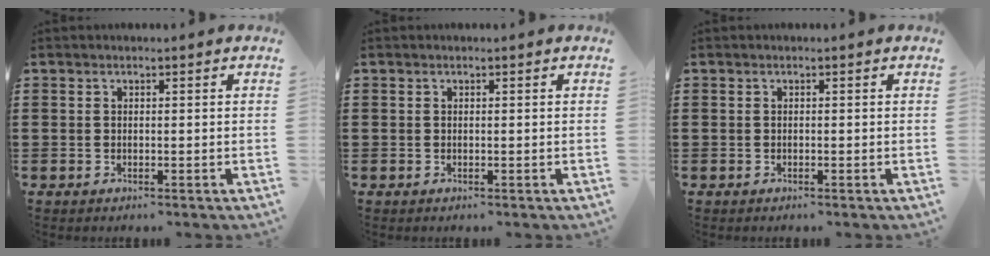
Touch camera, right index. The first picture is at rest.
{"total": 0.0}
{"total": 0.0}